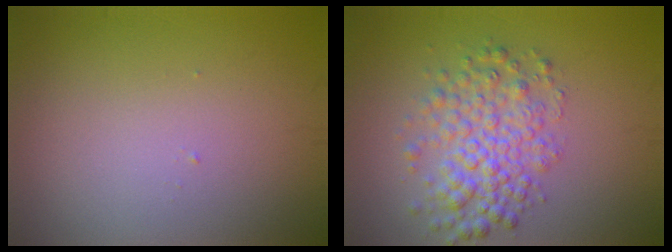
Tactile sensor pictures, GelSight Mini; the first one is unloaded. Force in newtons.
{"total": 4.6, "press": 4.6, "slide": 0.1}